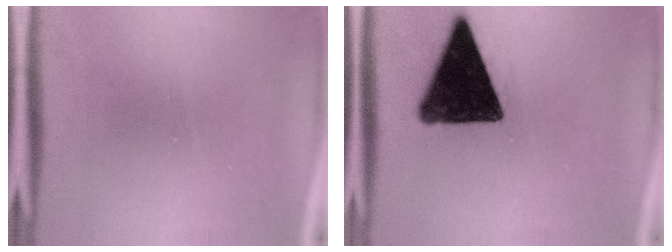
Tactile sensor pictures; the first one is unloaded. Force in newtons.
{"total": 15.2}